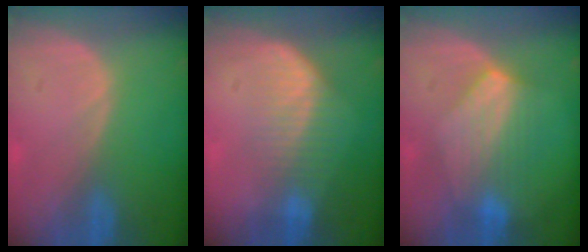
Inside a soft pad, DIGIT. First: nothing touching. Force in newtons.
{"total": 6.5, "press": 6.0, "slide": 2.4}
{"total": 7.0, "press": 6.7, "slide": 1.8}